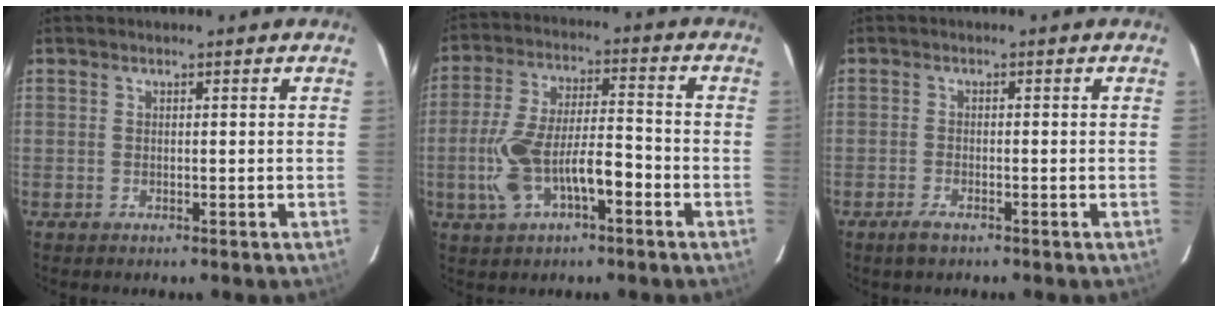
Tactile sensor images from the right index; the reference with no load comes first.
{"total": 11.4, "force": [-3.8, 3.9, 10.0], "torque": [-0.202, 0.017, -0.065]}
{"total": 2.0, "force": [-1.5, 0.6, 1.2], "torque": [-0.030, -0.003, -0.025]}